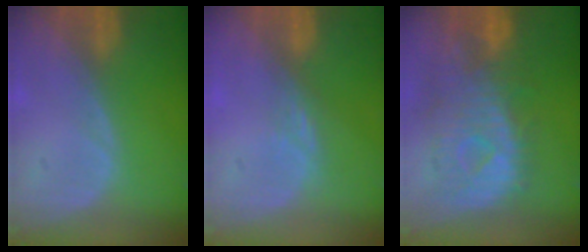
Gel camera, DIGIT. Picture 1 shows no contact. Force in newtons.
{"total": 2.4, "press": 1.9, "slide": 1.4}
{"total": 10.6, "press": 9.5, "slide": 4.6}